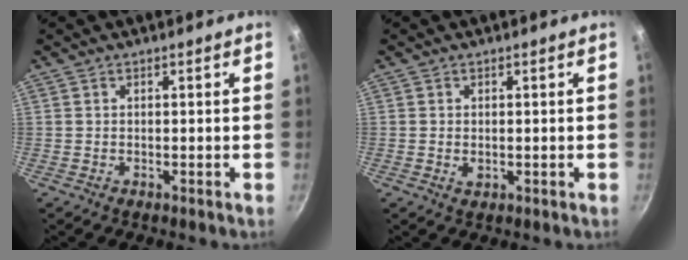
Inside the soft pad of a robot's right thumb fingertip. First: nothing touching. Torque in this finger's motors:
{"motor_torque": [-0.27, 0.10, -0.29, 0.22, -0.01]}